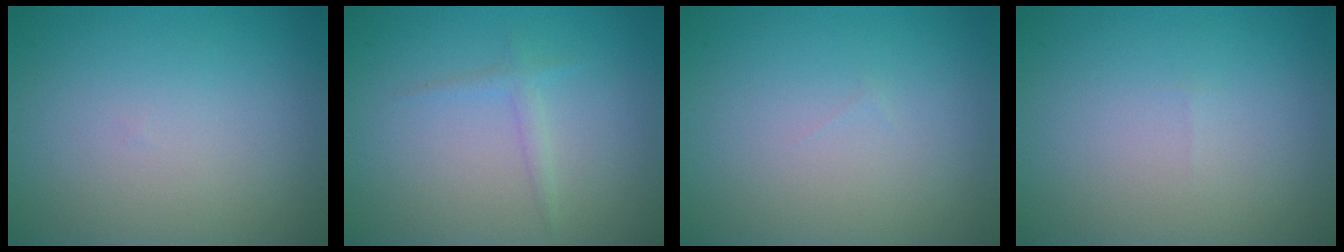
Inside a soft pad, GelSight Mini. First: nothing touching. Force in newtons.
{"total": 1.1, "press": 1.1, "slide": 0.1}
{"total": 0.0}
{"total": 0.0}